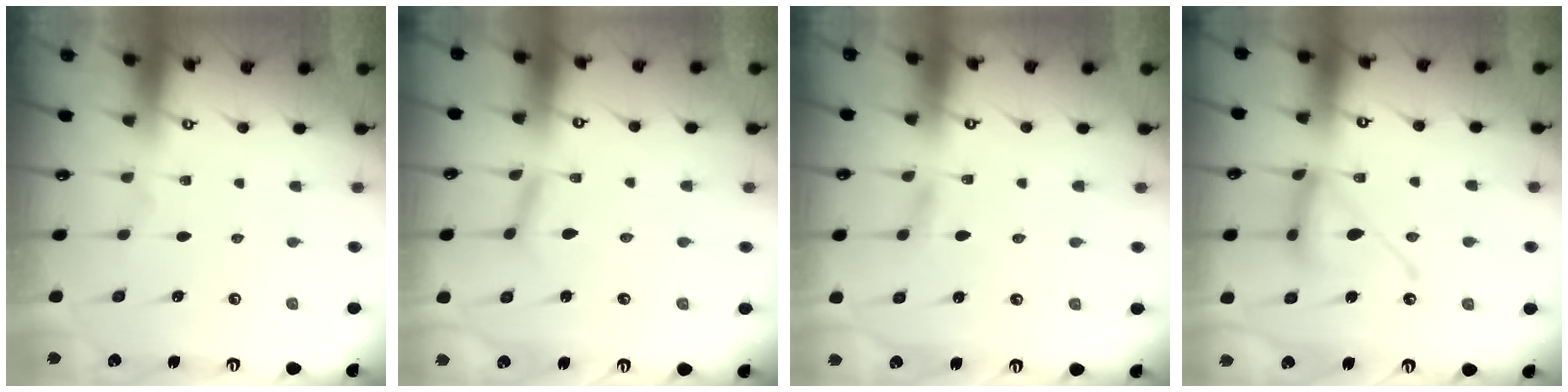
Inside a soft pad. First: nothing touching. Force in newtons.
{"total": 6.0, "press": 6.0, "slide": 0.2}
{"total": 3.0, "press": 3.0, "slide": 0.3}
{"total": 14.9, "press": 14.8, "slide": 1.3}